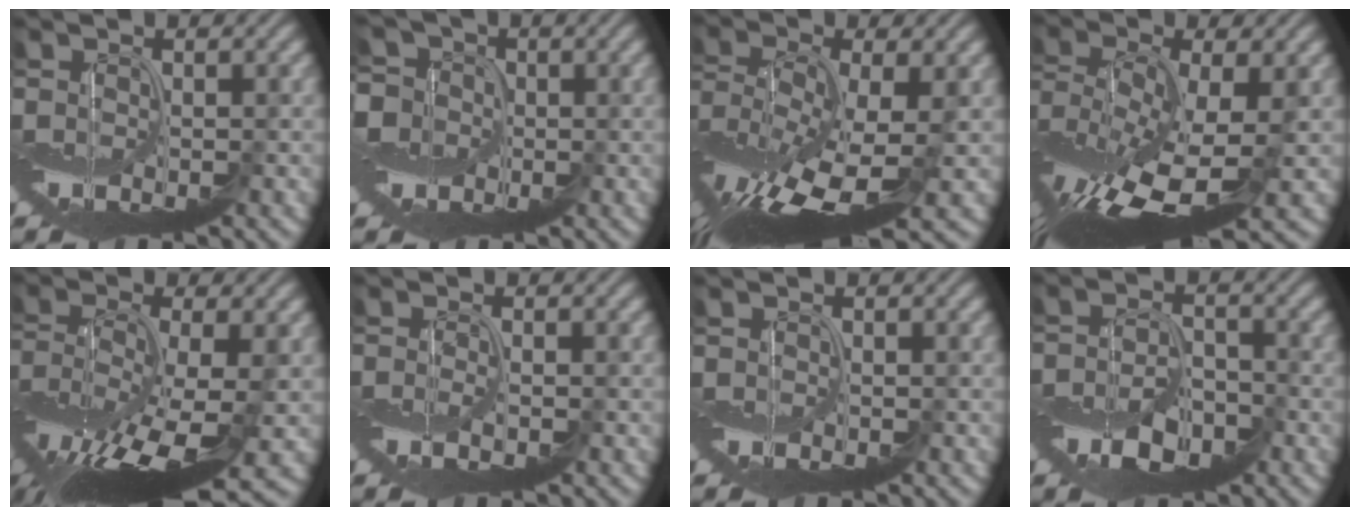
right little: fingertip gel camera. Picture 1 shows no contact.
{"total": 8.6, "force": [-0.4, 7.7, 3.9], "torque": [-0.087, 0.029, -0.067]}
{"total": 11.9, "force": [-4.2, 4.1, 10.3], "torque": [-0.229, -0.003, -0.073]}
{"total": 11.9, "force": [-3.9, 4.7, 10.3], "torque": [-0.221, -0.008, -0.069]}
{"total": 11.4, "force": [-4.9, 3.4, 9.7], "torque": [-0.200, -0.010, -0.084]}
{"total": 1.1, "force": [-0.6, 0.0, 0.9], "torque": [-0.022, -0.001, -0.016]}
{"total": 0.0}
{"total": 4.3, "force": [-2.3, 2.2, 2.8], "torque": [-0.054, -0.001, -0.045]}